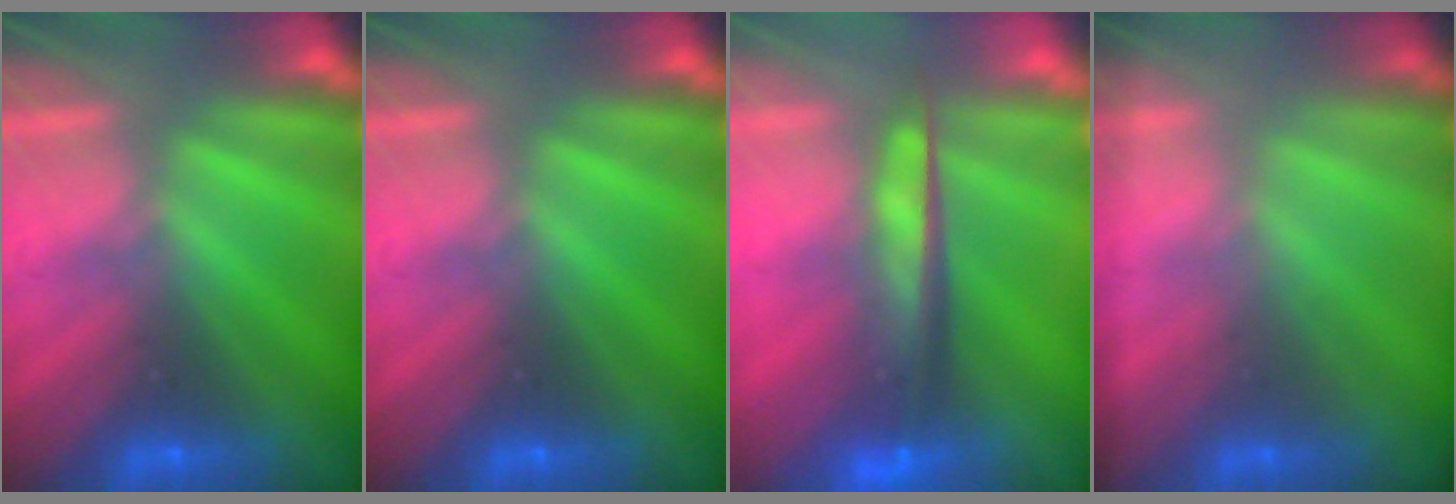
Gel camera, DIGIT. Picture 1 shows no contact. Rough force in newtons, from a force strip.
{"total": 0.0}
{"total": 6.9}
{"total": 1.7}